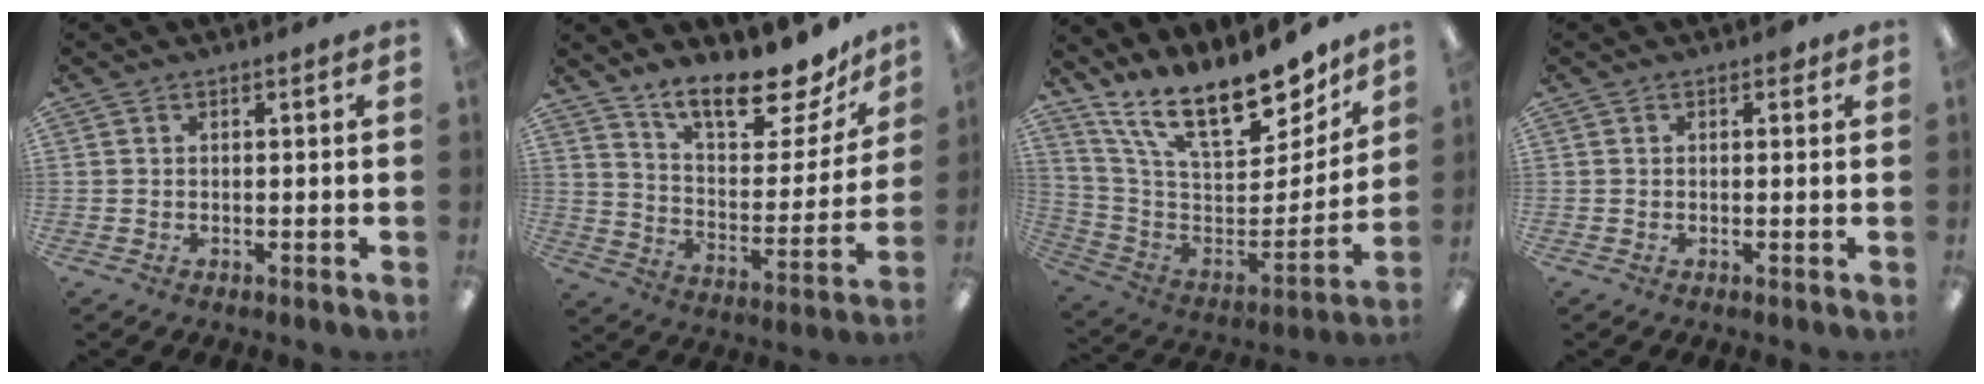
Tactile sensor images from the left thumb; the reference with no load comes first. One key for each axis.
{"total": 17.7, "fx": 15.0, "fy": 4.9, "fz": 8.1, "tx": -0.134, "ty": -0.110, "tz": 0.255}
{"total": 20.1, "fx": 15.4, "fy": 7.0, "fz": 10.8, "tx": -0.176, "ty": -0.121, "tz": 0.267}
{"total": 1.3, "fx": 0.7, "fy": 0.7, "fz": 0.8, "tx": -0.009, "ty": -0.001, "tz": 0.011}